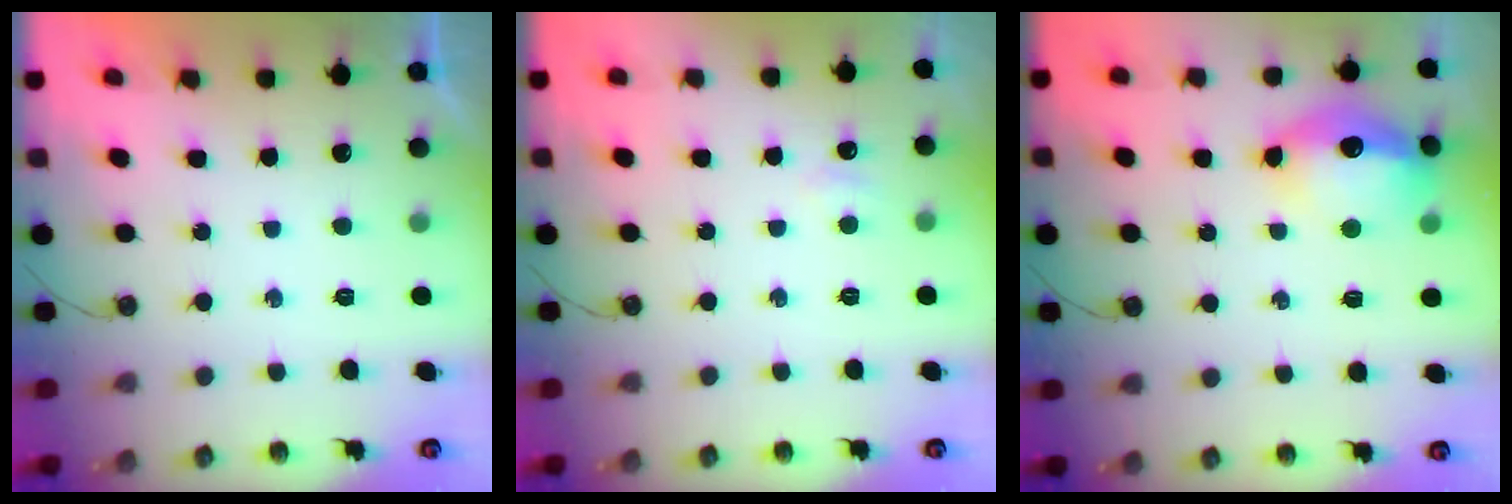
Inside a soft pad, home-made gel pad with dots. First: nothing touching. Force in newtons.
{"total": 3.5, "press": 2.8, "slide": 2.2}
{"total": 13.4, "press": 13.4, "slide": 1.2}